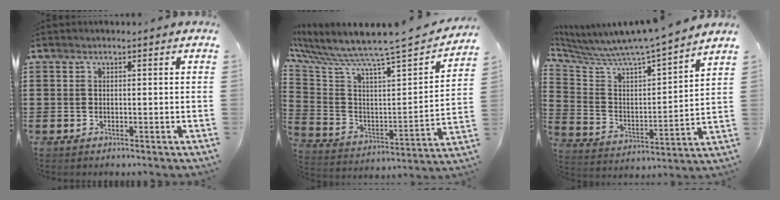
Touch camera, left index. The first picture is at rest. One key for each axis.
{"total": 7.2, "fx": 6.5, "fy": -0.3, "fz": 3.1, "tx": -0.098, "ty": -0.072, "tz": 0.096}
{"total": 6.9, "fx": 6.6, "fy": -0.7, "fz": 1.8, "tx": -0.070, "ty": -0.070, "tz": 0.102}